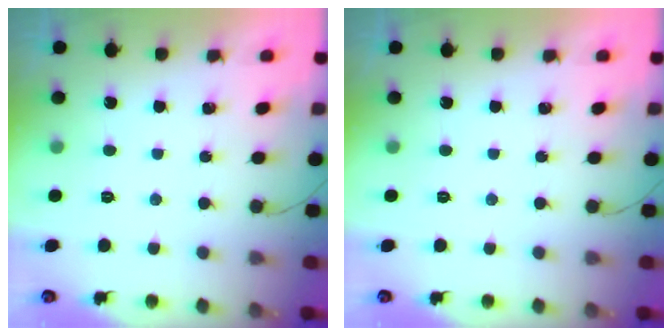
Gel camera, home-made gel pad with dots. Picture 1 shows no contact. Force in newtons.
{"total": 0.0}